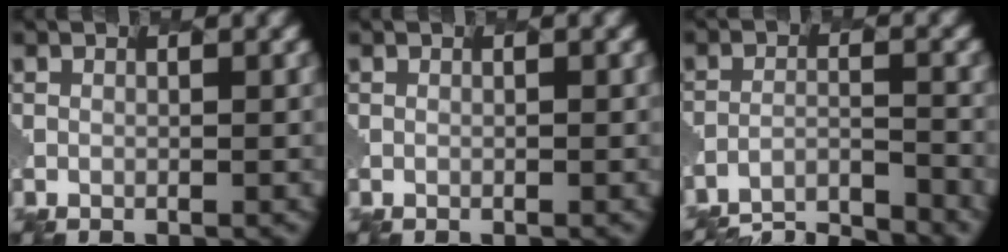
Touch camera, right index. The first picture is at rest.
{"total": 0.0}
{"total": 11.8, "force": [-11.6, 1.2, 1.6], "torque": [-0.033, -0.002, -0.160]}